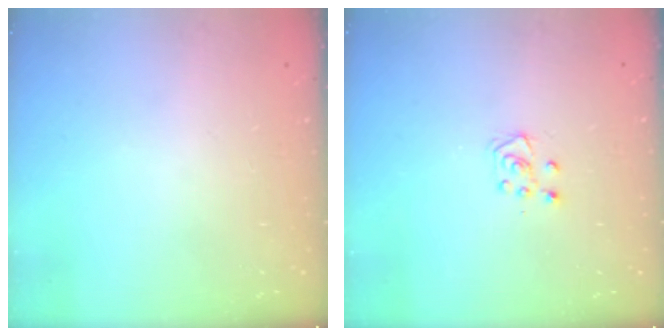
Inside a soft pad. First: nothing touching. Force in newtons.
{"total": 4.8, "press": 4.8, "slide": 0.5}